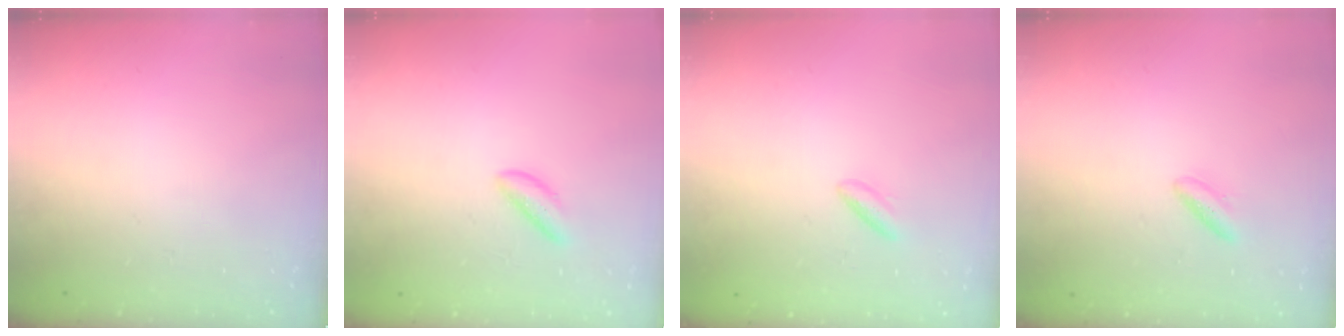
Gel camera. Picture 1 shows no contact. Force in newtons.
{"total": 2.3, "press": 2.3, "slide": 0.3}
{"total": 2.8, "press": 2.6, "slide": 1.3}
{"total": 4.4, "press": 4.1, "slide": 1.6}